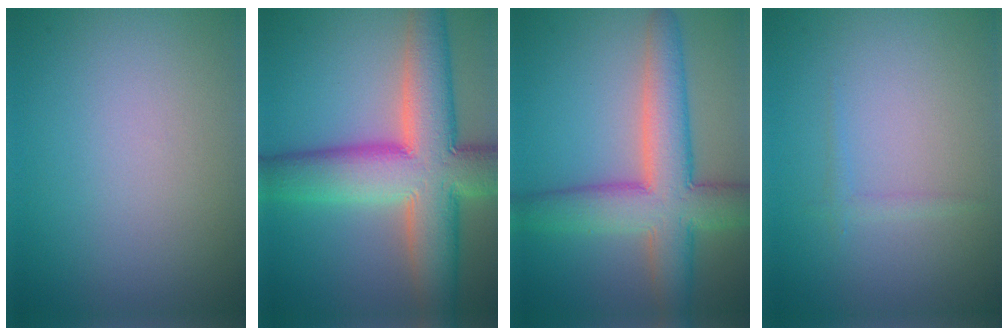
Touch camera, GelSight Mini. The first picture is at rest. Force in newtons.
{"total": 11.9, "press": 11.8, "slide": 1.0}
{"total": 8.1, "press": 8.1, "slide": 0.3}
{"total": 0.8, "press": 0.8, "slide": 0.1}